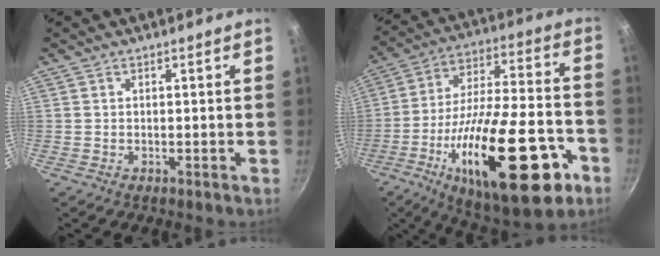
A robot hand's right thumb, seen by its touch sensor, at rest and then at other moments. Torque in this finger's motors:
{"motor_torque": [2.61, 2.40, 2.40, -0.37, 0.75]}